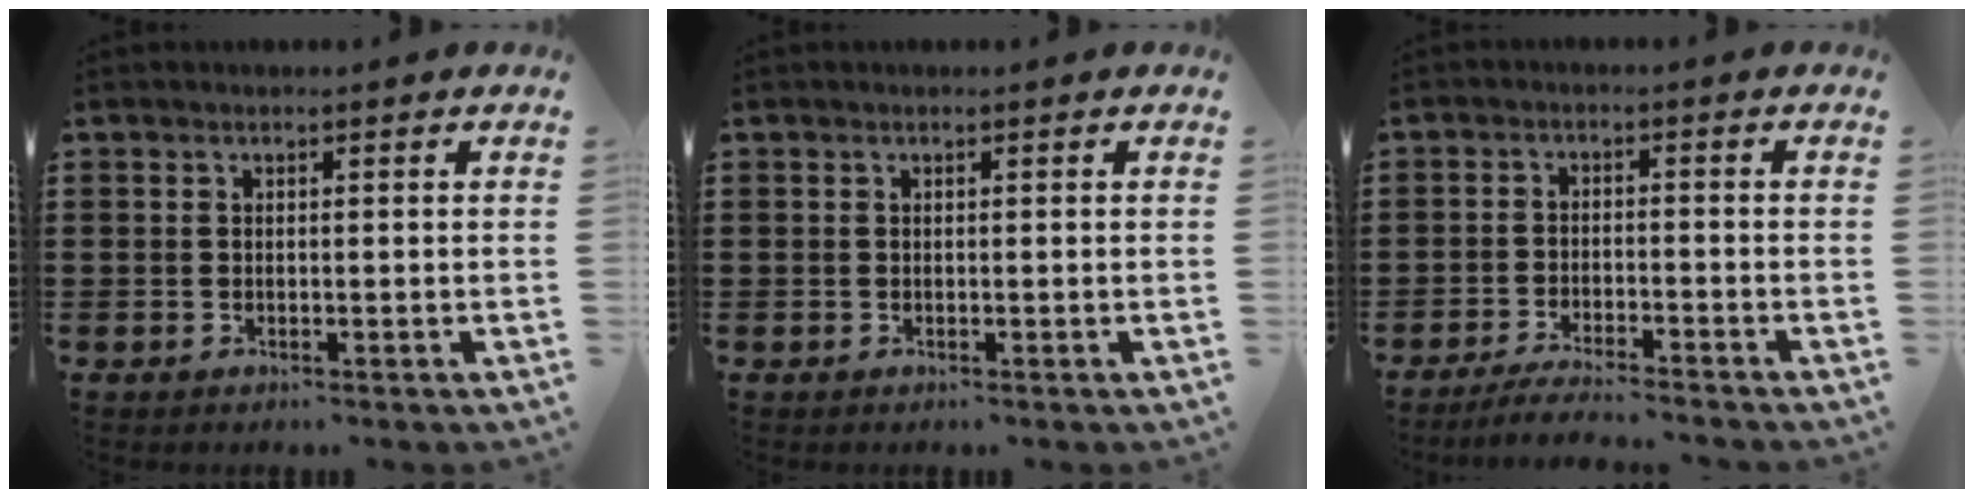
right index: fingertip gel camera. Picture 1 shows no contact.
{"total": 0.0}
{"total": 2.7, "force": [-2.6, 0.0, 0.5], "torque": [-0.011, 0.002, -0.053]}